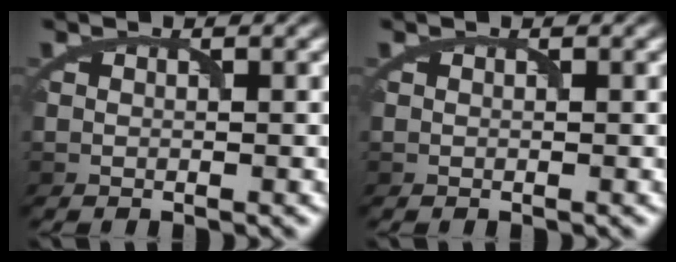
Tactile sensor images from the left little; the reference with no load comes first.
{"total": 0.0}